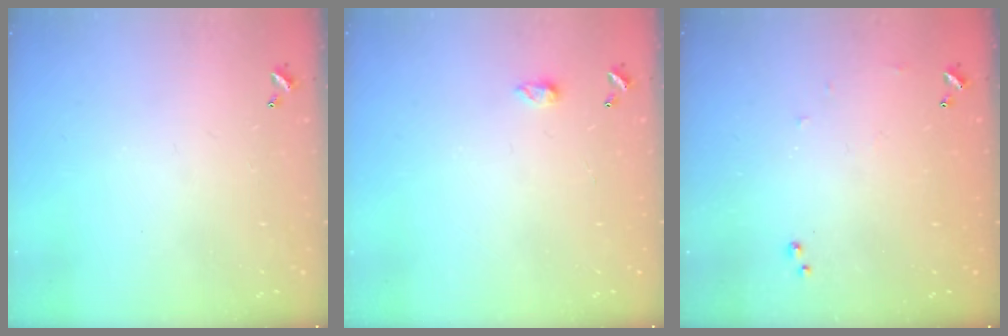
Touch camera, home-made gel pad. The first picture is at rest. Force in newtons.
{"total": 3.8, "press": 3.8, "slide": 0.4}
{"total": 6.4, "press": 6.4, "slide": 0.8}